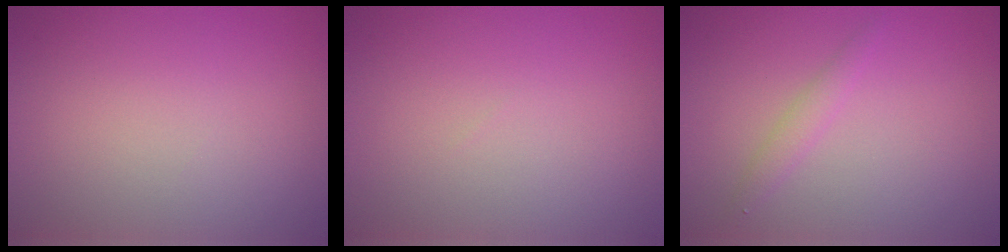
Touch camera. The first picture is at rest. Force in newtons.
{"total": 0.0}
{"total": 1.3, "press": 1.3, "slide": 0.0}